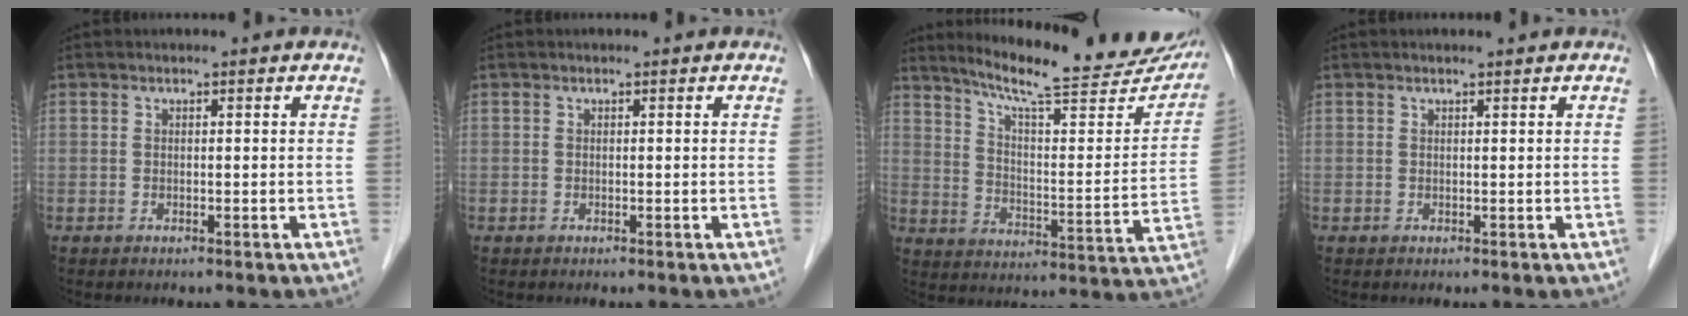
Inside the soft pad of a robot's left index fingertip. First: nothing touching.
{"total": 0.0}
{"total": 24.4, "force": [21.4, 3.2, 11.4], "torque": [-0.166, -0.052, 0.282]}
{"total": 0.7, "force": [0.5, -0.1, 0.4], "torque": [-0.008, 0.003, 0.011]}